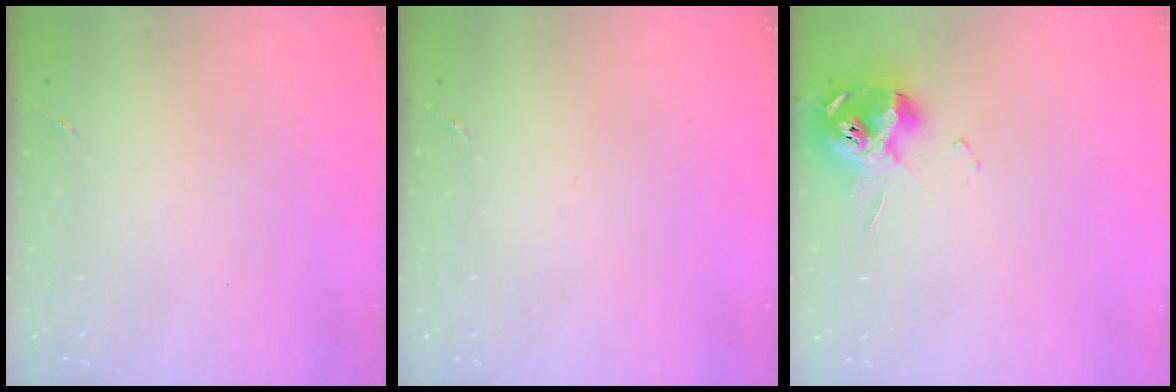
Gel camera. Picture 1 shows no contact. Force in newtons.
{"total": 0.0}
{"total": 11.0, "press": 10.9, "slide": 1.3}